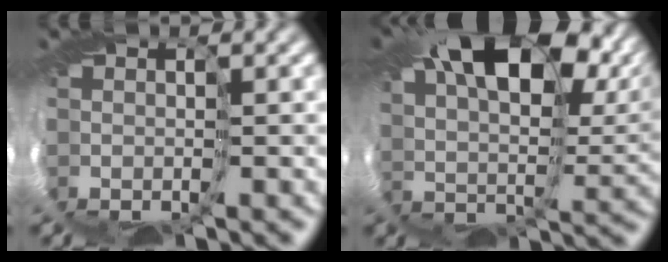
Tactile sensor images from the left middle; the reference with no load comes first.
{"total": 11.5, "force": [6.3, 4.7, 8.3], "torque": [-0.144, 0.023, 0.097]}